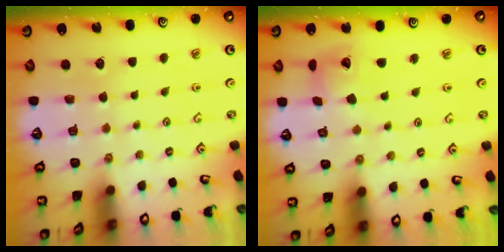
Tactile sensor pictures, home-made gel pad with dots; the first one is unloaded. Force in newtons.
{"total": 8.5, "press": 8.4, "slide": 1.2}